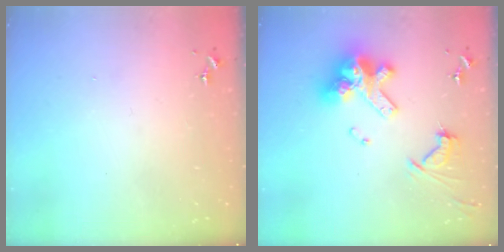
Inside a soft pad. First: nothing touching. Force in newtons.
{"total": 18.3, "press": 18.2, "slide": 2.1}